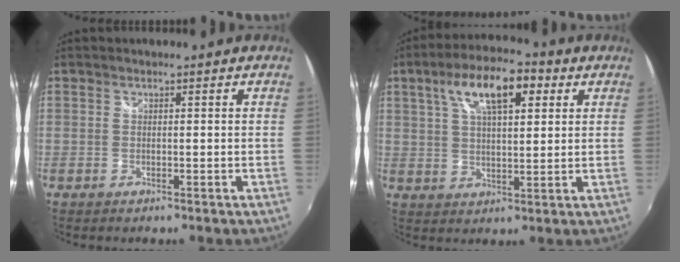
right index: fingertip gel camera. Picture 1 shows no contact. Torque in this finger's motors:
{"motor_torque": [0.42, 0.11, 0.35, 0.10]}